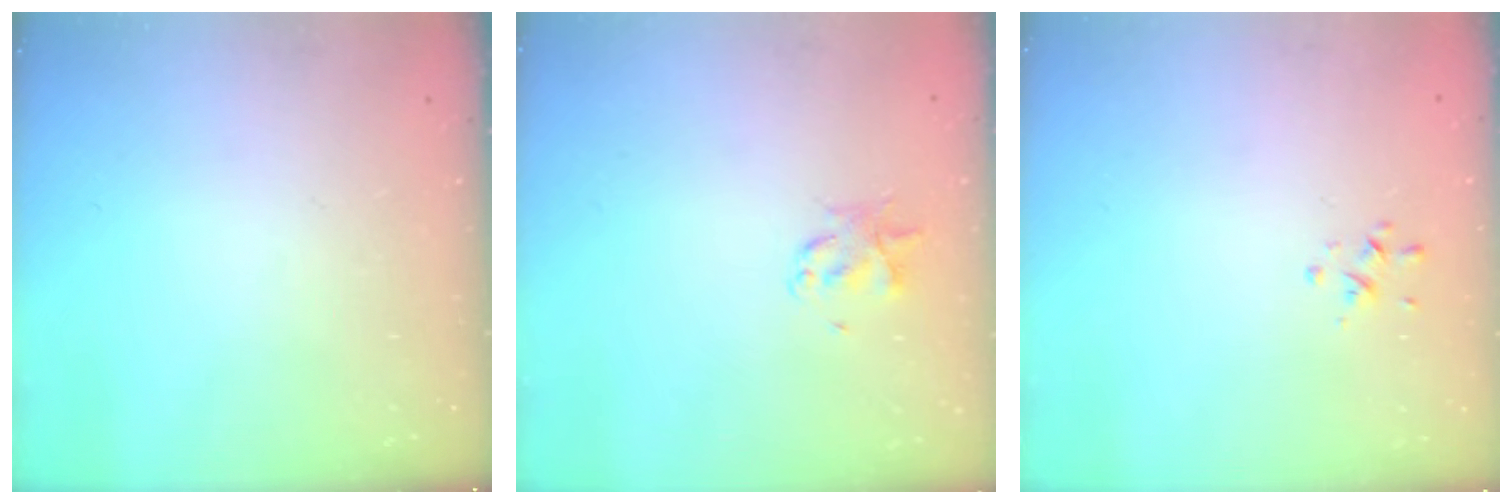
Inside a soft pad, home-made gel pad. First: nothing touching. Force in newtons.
{"total": 2.2, "press": 2.2, "slide": 0.4}
{"total": 0.6, "press": 0.3, "slide": 0.5}